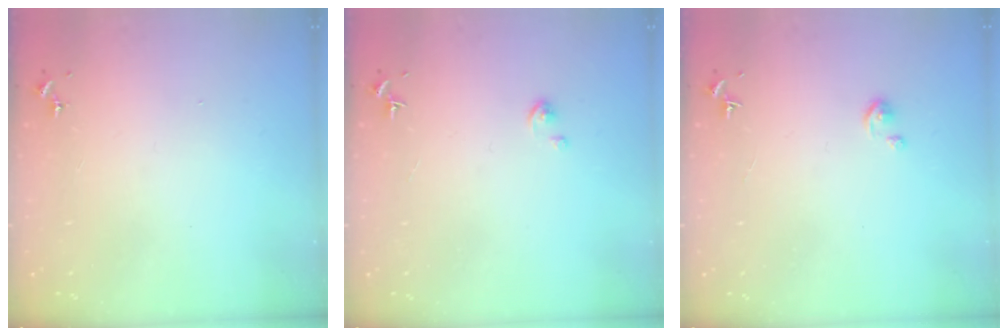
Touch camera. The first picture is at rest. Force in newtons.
{"total": 2.1, "press": 2.1, "slide": 0.2}
{"total": 2.6, "press": 2.6, "slide": 0.3}